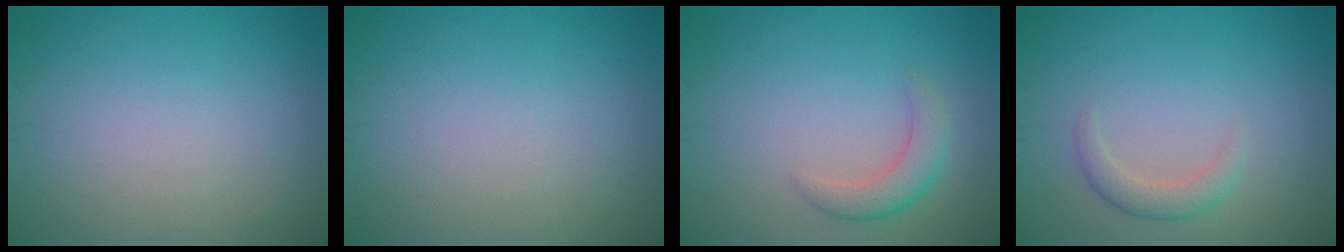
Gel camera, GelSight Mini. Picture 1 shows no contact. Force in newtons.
{"total": 0.0}
{"total": 2.7, "press": 2.6, "slide": 0.2}
{"total": 1.9, "press": 1.9, "slide": 0.2}